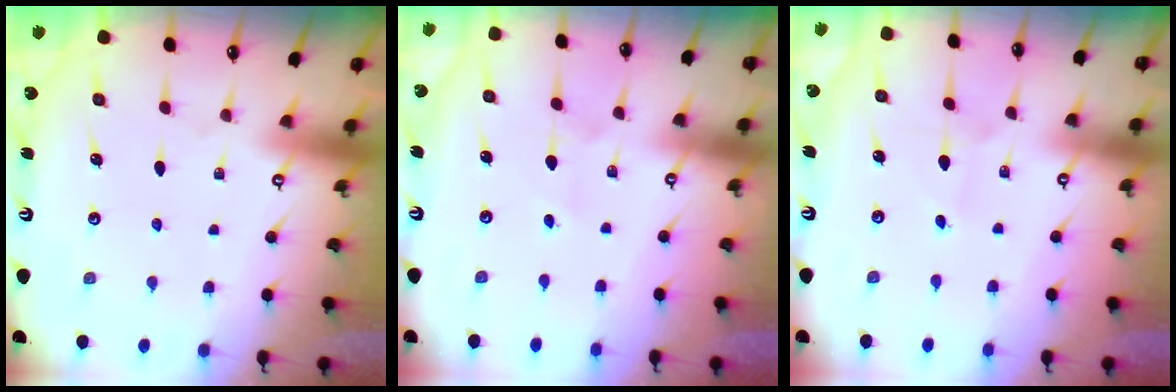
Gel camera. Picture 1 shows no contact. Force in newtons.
{"total": 2.8, "press": 2.8, "slide": 0.3}
{"total": 3.5, "press": 3.5, "slide": 0.4}